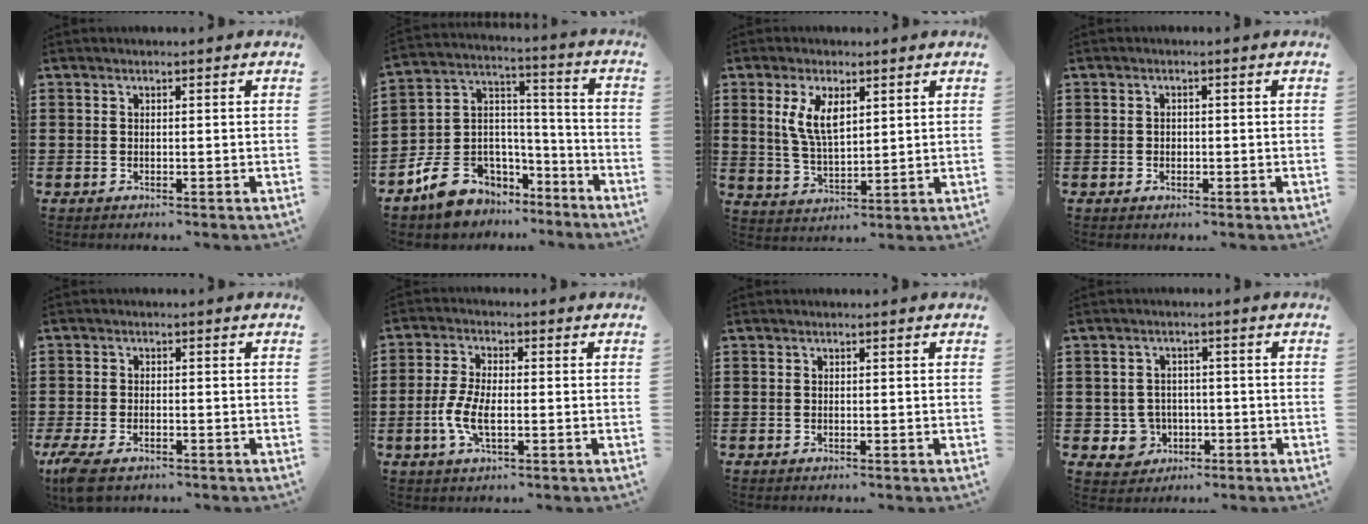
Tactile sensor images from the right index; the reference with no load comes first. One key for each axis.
{"total": 10.0, "fx": -7.3, "fy": 6.4, "fz": 2.6, "tx": -0.073, "ty": 0.030, "tz": -0.132}
{"total": 6.4, "fx": 2.4, "fy": 2.7, "fz": 5.3, "tx": -0.111, "ty": 0.005, "tz": 0.042}
{"total": 0.9, "fx": -0.3, "fy": 0.8, "fz": 0.4, "tx": -0.009, "ty": 0.002, "tz": -0.006}
{"total": 2.9, "fx": -2.2, "fy": 0.8, "fz": 1.7, "tx": -0.059, "ty": -0.007, "tz": -0.052}
{"total": 5.9, "fx": -1.5, "fy": 2.5, "fz": 5.1, "tx": -0.122, "ty": -0.006, "tz": -0.035}
{"total": 0.0}
{"total": 4.4, "fx": -1.4, "fy": 4.0, "fz": 1.2, "tx": -0.038, "ty": 0.006, "tz": -0.027}